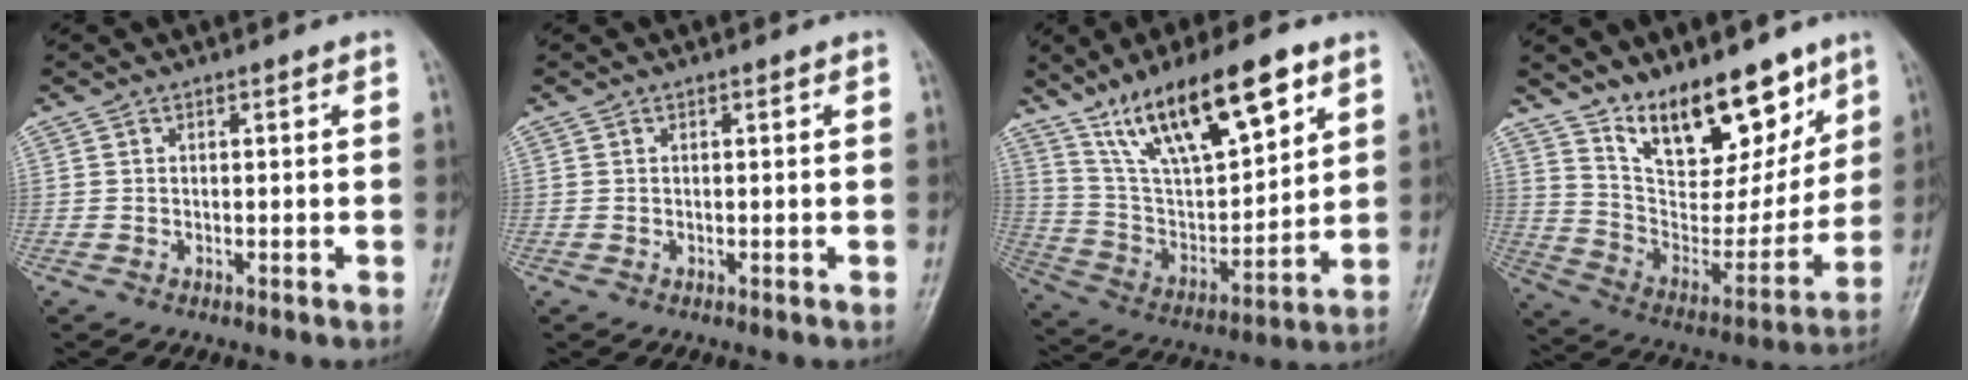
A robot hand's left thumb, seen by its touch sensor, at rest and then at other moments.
{"total": 0.0}
{"total": 21.1, "force": [12.7, 7.1, 15.3], "torque": [-0.235, -0.035, 0.240]}
{"total": 19.1, "force": [12.9, 8.7, 11.1], "torque": [-0.113, -0.082, 0.227]}